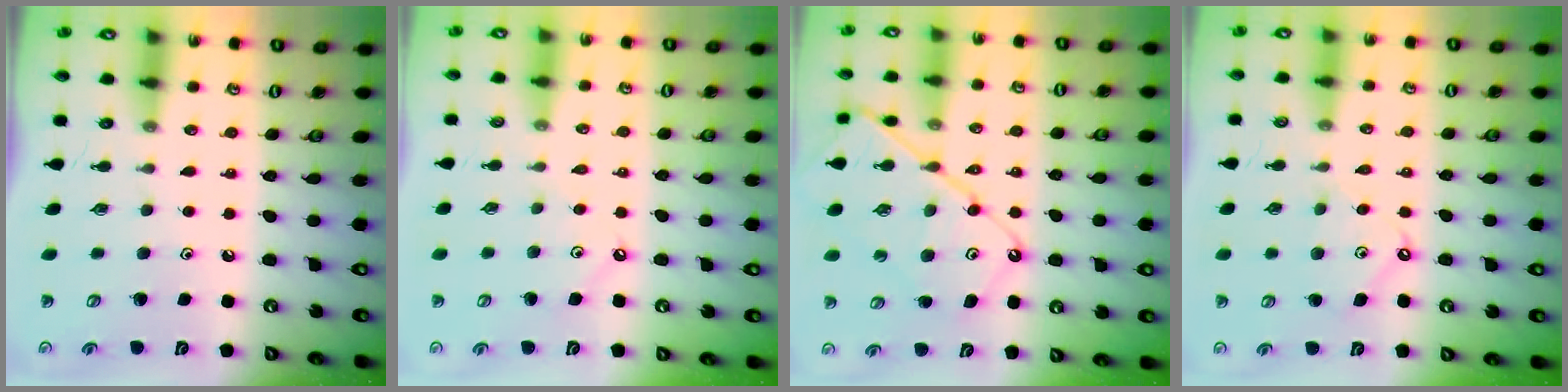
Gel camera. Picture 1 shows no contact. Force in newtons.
{"total": 4.9, "press": 4.8, "slide": 0.7}
{"total": 14.9, "press": 14.8, "slide": 1.7}
{"total": 7.4, "press": 7.4, "slide": 0.8}